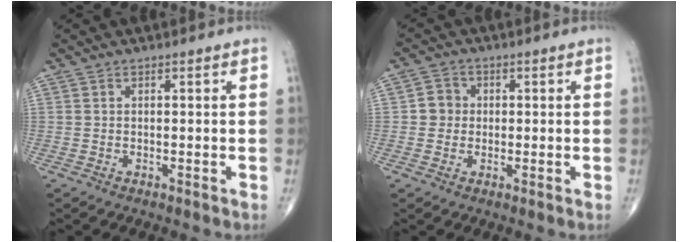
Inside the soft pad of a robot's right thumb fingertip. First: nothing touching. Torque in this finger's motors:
{"motor_torque": [-0.15, 0.14, 0.08, -0.01, 0.01]}